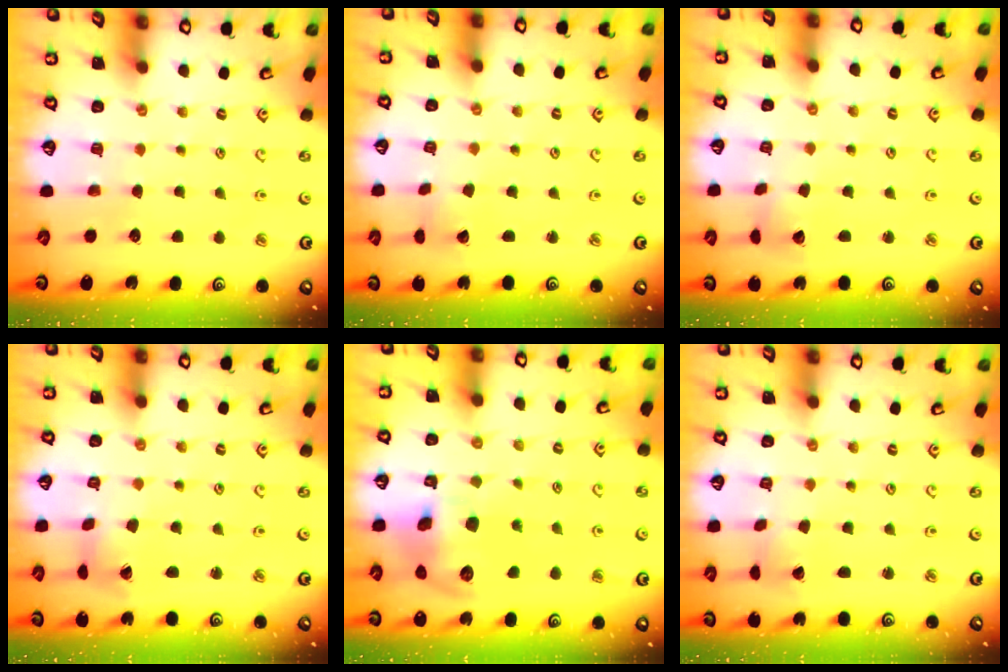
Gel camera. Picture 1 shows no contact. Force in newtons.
{"total": 0.9, "press": 0.9, "slide": 0.1}
{"total": 2.8, "press": 2.8, "slide": 0.3}
{"total": 2.7, "press": 2.6, "slide": 0.4}
{"total": 12.2, "press": 12.0, "slide": 2.1}
{"total": 1.2, "press": 1.2, "slide": 0.1}